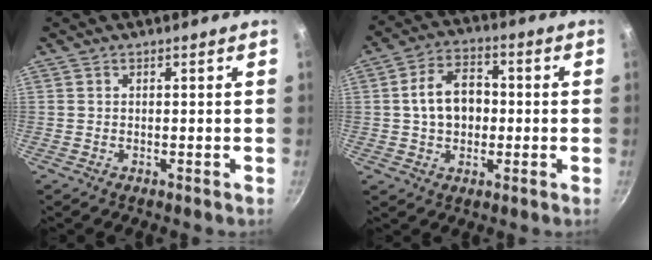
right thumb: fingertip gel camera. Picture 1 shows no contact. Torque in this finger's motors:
{"motor_torque": [0.04, 0.23, 0.11, 0.03, 0.10]}